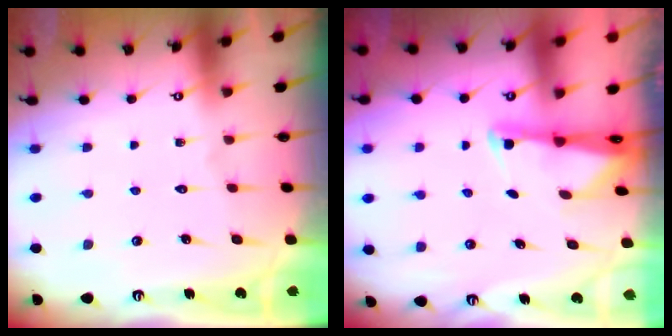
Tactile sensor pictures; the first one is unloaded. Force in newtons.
{"total": 1.9, "press": 1.9, "slide": 0.4}